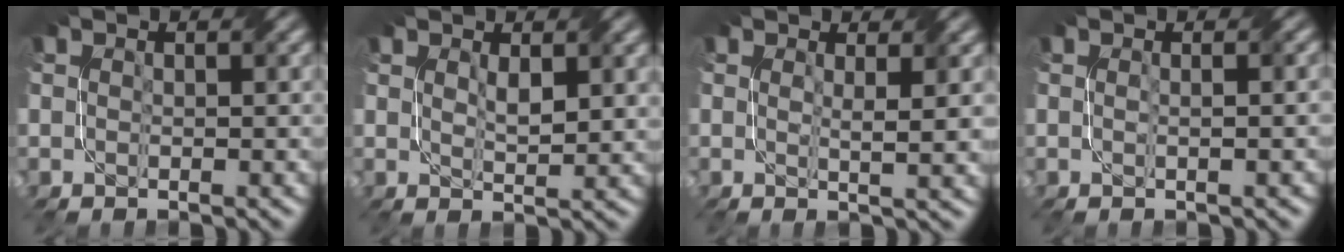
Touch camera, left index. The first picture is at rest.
{"total": 2.0, "force": [0.8, 0.6, 1.7], "torque": [-0.035, -0.002, 0.021]}
{"total": 2.5, "force": [0.9, 0.4, 2.4], "torque": [-0.033, -0.005, 0.012]}
{"total": 1.7, "force": [0.2, 0.6, 1.6], "torque": [-0.017, 0.001, -0.011]}